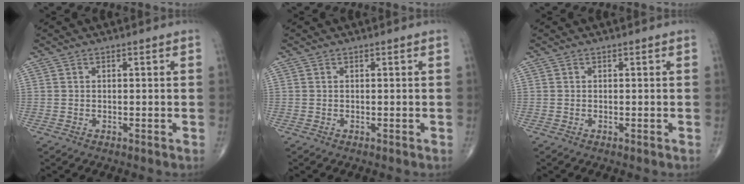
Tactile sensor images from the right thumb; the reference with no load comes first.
{"total": 0.0}
{"total": 0.0}